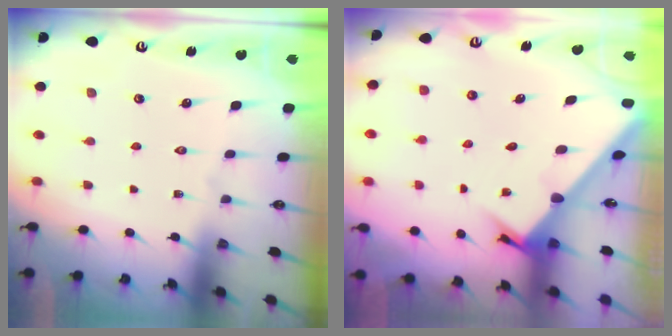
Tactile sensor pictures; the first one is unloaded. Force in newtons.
{"total": 2.6, "press": 2.5, "slide": 0.3}